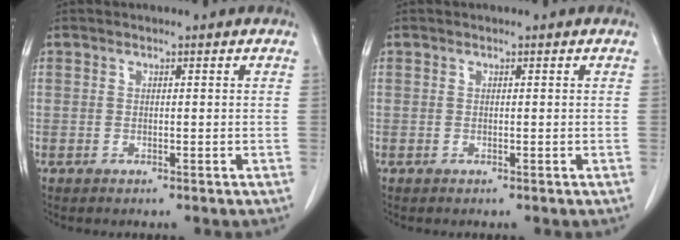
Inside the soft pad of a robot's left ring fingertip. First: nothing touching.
{"total": 0.0}